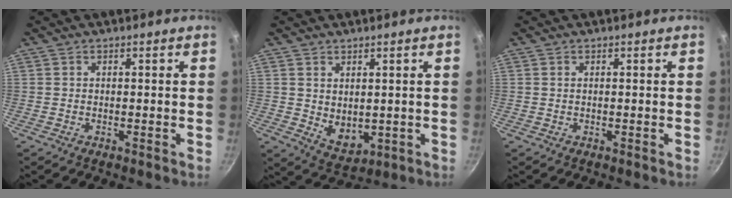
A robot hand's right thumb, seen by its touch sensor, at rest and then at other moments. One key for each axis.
{"total": 5.9, "fx": 1.1, "fy": 4.0, "fz": 4.1, "tx": -0.051, "ty": -0.022, "tz": 0.034}
{"total": 0.0}